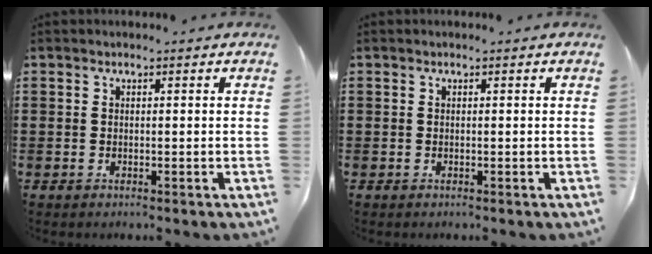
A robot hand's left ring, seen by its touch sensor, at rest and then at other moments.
{"total": 0.0}